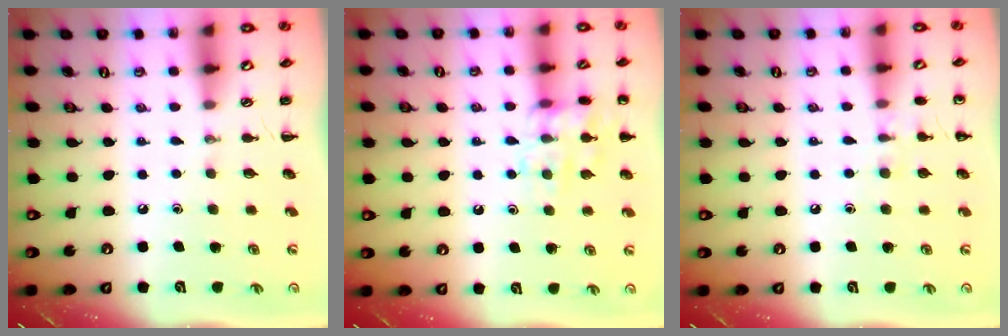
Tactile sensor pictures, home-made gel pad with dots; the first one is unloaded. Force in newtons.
{"total": 13.3, "press": 13.3, "slide": 0.8}
{"total": 5.3, "press": 5.0, "slide": 1.7}